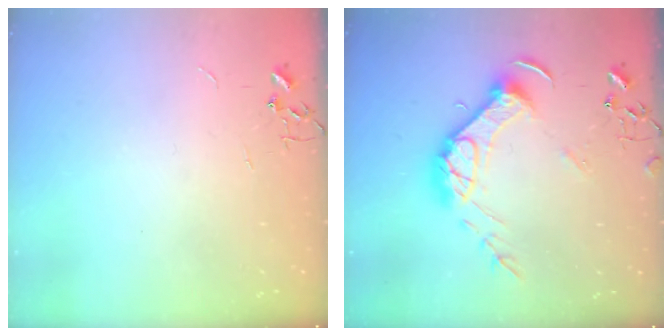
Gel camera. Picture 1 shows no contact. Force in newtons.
{"total": 15.8, "press": 15.7, "slide": 1.6}